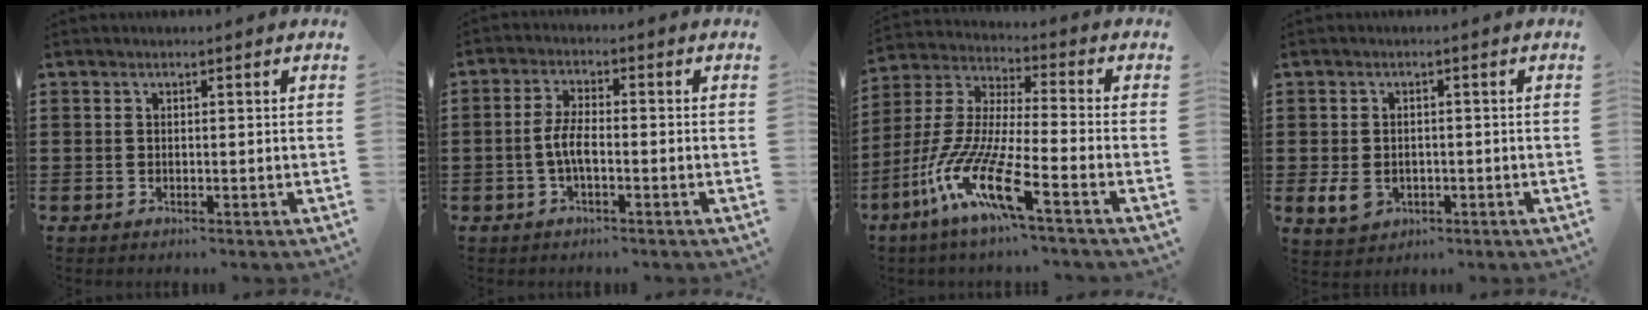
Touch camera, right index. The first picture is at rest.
{"total": 4.1, "force": [-1.1, 1.2, 3.7], "torque": [-0.086, -0.002, -0.027]}
{"total": 11.9, "force": [-7.4, 1.0, 9.3], "torque": [-0.224, -0.023, -0.155]}
{"total": 3.4, "force": [-0.9, 2.5, 2.2], "torque": [-0.064, -0.006, -0.022]}